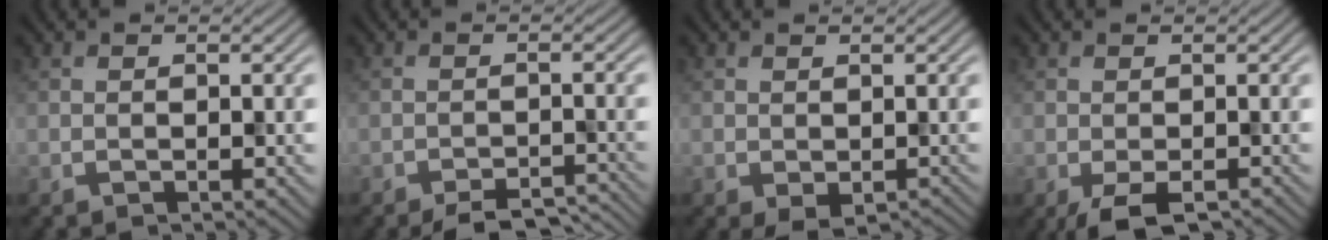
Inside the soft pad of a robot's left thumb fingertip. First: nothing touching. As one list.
[{"total": 5.1, "force": [-4.4, 1.1, 2.3], "torque": [-0.041, 0.001, -0.066]}, {"total": 2.1, "force": [-1.0, 1.1, 1.5], "torque": [-0.030, -0.010, -0.013]}, {"total": 4.4, "force": [-2.7, 2.1, 2.8], "torque": [-0.050, -0.010, -0.045]}]